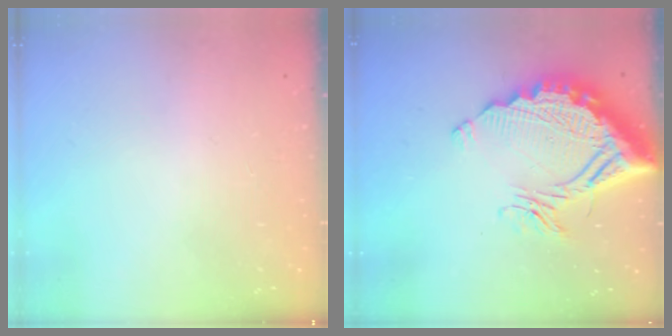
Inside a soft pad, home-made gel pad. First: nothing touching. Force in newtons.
{"total": 19.1, "press": 19.0, "slide": 1.9}